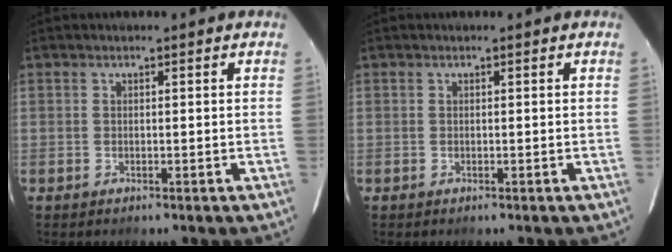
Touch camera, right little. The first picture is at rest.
{"total": 0.0}